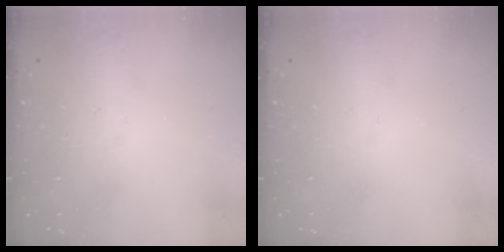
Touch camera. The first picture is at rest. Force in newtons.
{"total": 0.0}